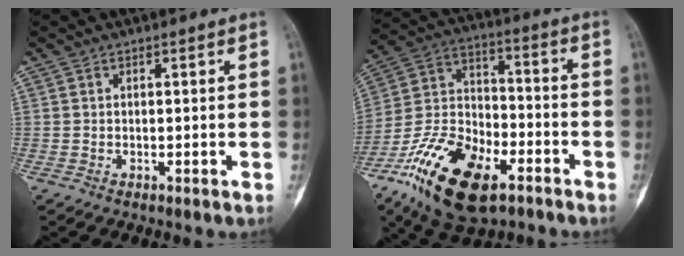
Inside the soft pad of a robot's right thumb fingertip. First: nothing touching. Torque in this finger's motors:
{"motor_torque": [0.89, -0.07, 1.62, -1.16, 0.14]}